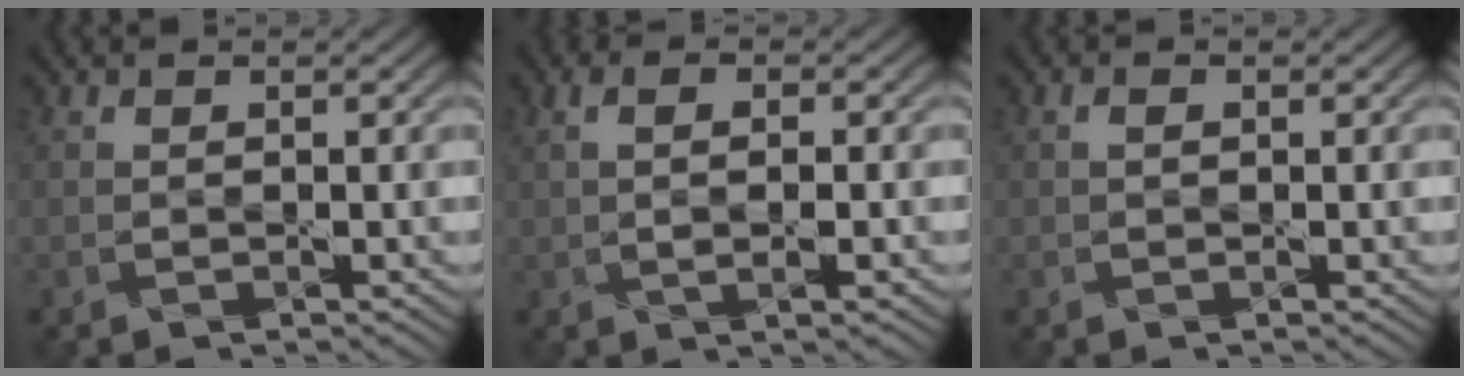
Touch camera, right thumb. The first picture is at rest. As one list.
[{"total": 3.4, "force": [0.0, 1.2, 3.1], "torque": [-0.061, -0.001, 0.000]}, {"total": 0.9, "force": [0.2, 0.5, 0.7], "torque": [-0.015, 0.003, 0.004]}]